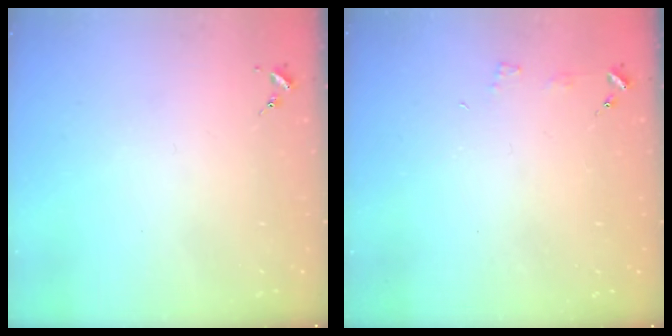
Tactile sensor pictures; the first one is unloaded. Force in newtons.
{"total": 3.1, "press": 3.1, "slide": 0.3}